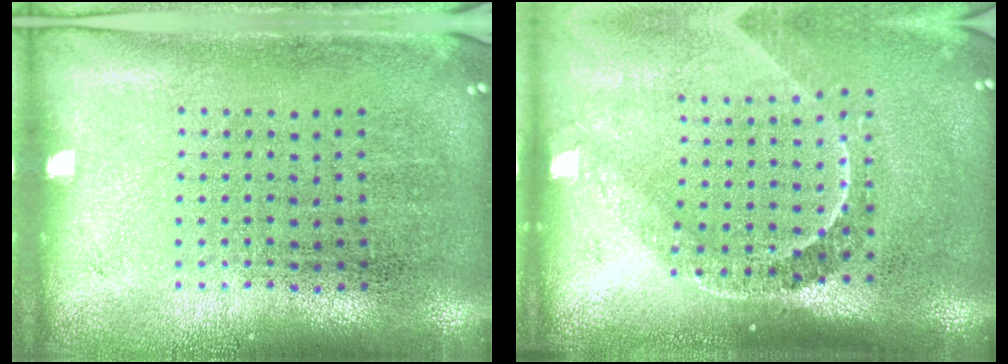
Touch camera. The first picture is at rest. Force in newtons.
{"total": 2.2, "press": 1.5, "slide": 1.6}